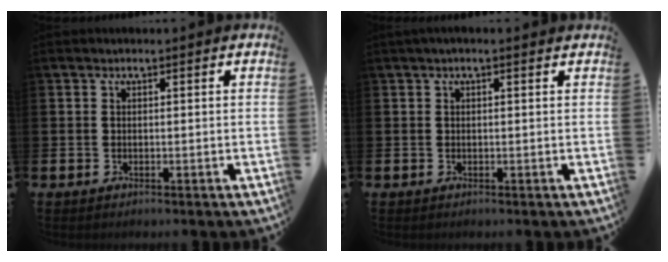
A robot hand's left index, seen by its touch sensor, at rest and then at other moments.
{"total": 0.6, "force": [0.2, 0.1, 0.6], "torque": [-0.010, 0.002, 0.003]}